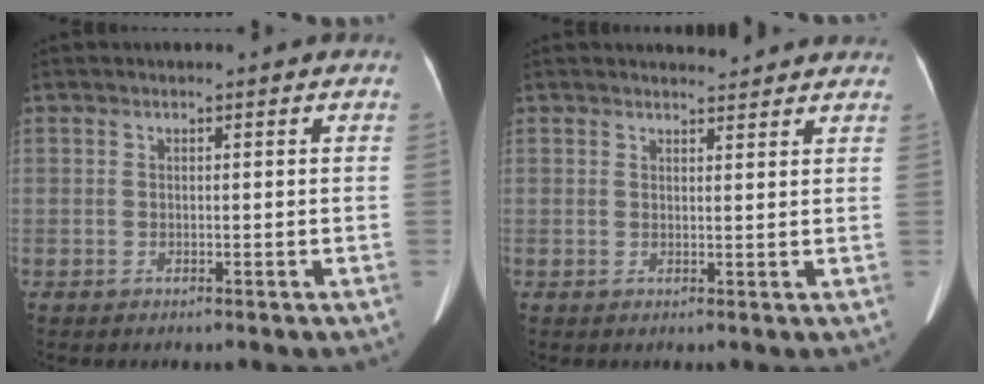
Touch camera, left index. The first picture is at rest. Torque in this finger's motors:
{"motor_torque": [-0.23, -0.09, -0.09, -0.02]}